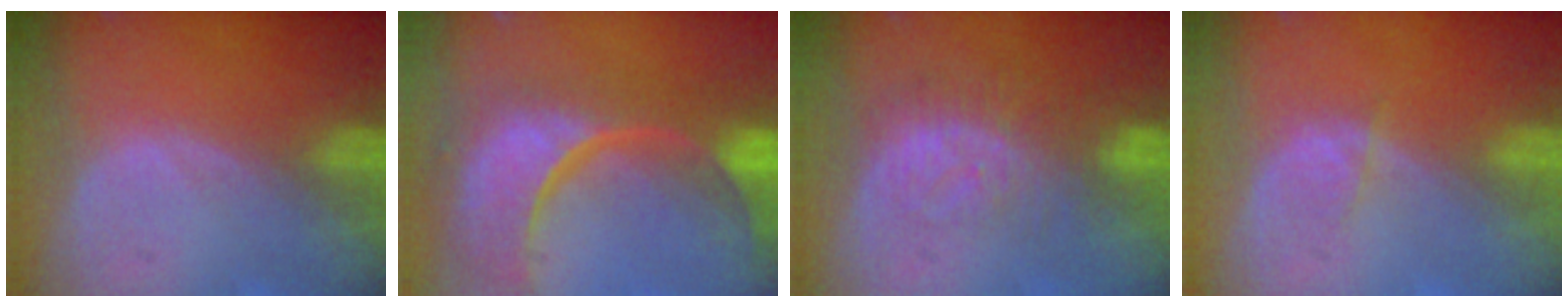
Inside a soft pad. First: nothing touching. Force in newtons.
{"total": 15.0, "press": 11.9, "slide": 9.2}
{"total": 8.3, "press": 7.2, "slide": 4.1}
{"total": 1.6, "press": 1.5, "slide": 0.2}